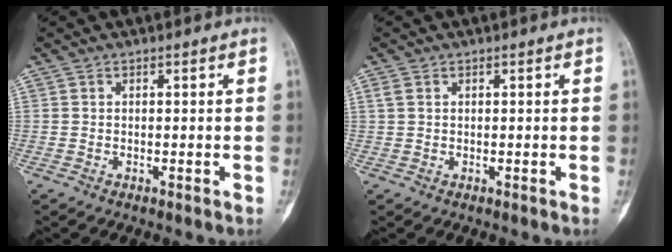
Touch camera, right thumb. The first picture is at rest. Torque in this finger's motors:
{"motor_torque": [-0.24, 0.15, 0.30, 0.10, 0.08]}